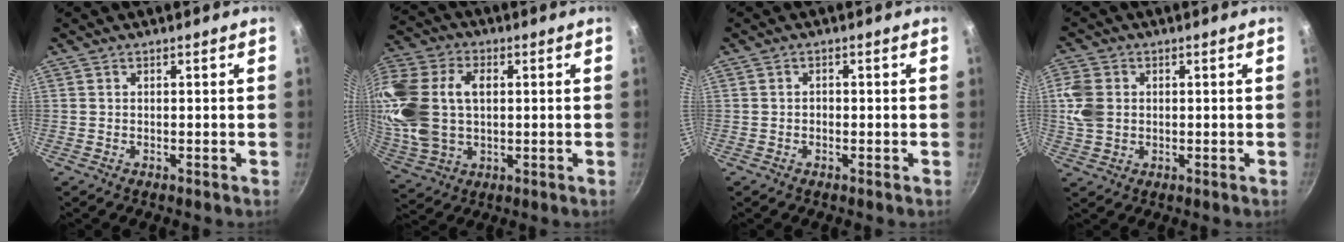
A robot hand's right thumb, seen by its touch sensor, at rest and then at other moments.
{"total": 23.1, "force": [2.7, 15.4, 17.1], "torque": [-0.417, 0.021, 0.061]}
{"total": 0.8, "force": [-0.2, 0.7, 0.4], "torque": [0.000, 0.003, -0.007]}
{"total": 7.1, "force": [0.6, 5.5, 4.4], "torque": [-0.096, 0.005, 0.013]}